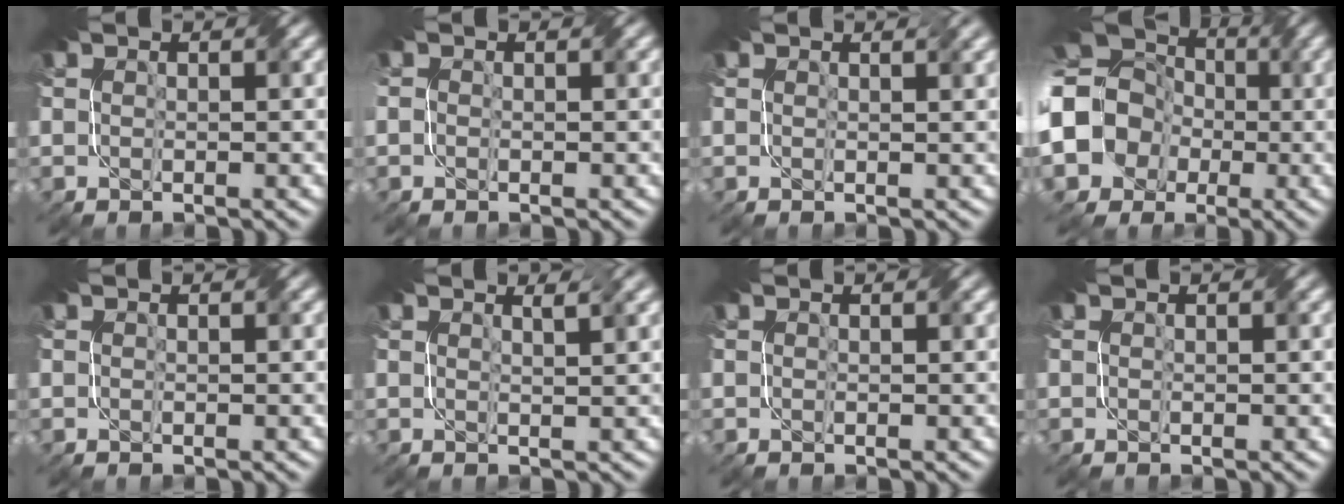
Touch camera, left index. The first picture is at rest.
{"total": 0.5, "force": [-0.2, 0.4, 0.2], "torque": [-0.006, 0.000, -0.004]}
{"total": 1.3, "force": [1.0, 0.3, 0.7], "torque": [-0.010, -0.001, 0.007]}
{"total": 14.0, "force": [-1.5, 11.9, 7.2], "torque": [-0.157, 0.000, -0.065]}
{"total": 0.0}
{"total": 1.3, "force": [0.9, 0.3, 1.0], "torque": [-0.010, 0.001, 0.008]}
{"total": 0.0}
{"total": 0.0}